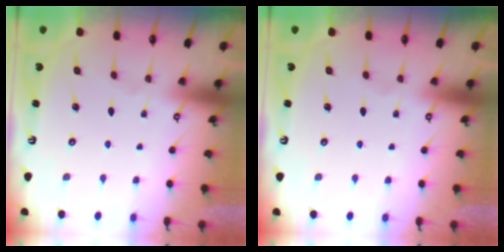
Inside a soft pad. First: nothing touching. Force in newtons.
{"total": 0.0}